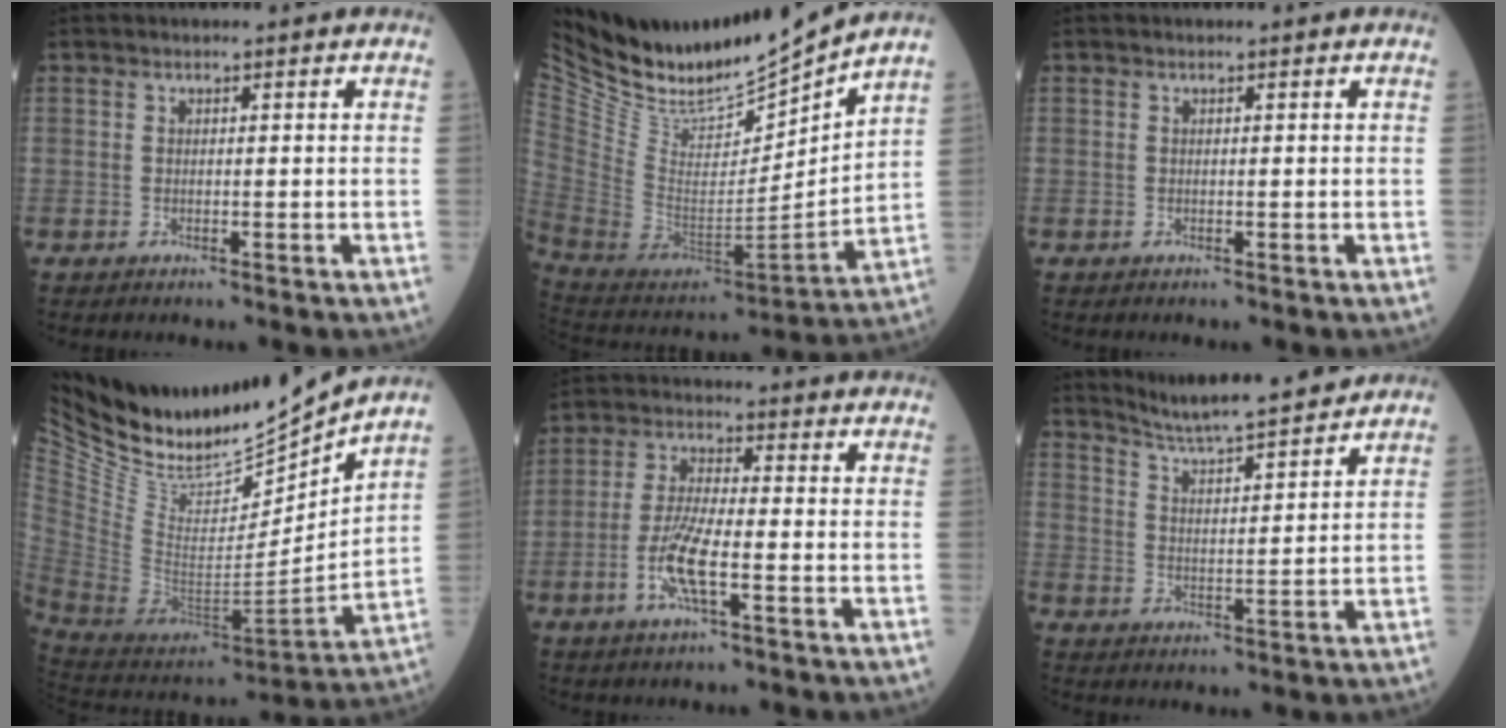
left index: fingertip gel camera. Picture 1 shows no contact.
{"total": 16.8, "force": [16.1, 1.5, 4.3], "torque": [-0.100, -0.047, 0.302]}
{"total": 0.0}
{"total": 19.1, "force": [18.1, 2.8, 5.2], "torque": [-0.110, -0.065, 0.323]}
{"total": 7.4, "force": [-2.8, 1.3, 6.8], "torque": [-0.143, -0.008, -0.059]}
{"total": 11.5, "force": [10.7, 0.1, 4.1], "torque": [-0.075, 0.005, 0.169]}